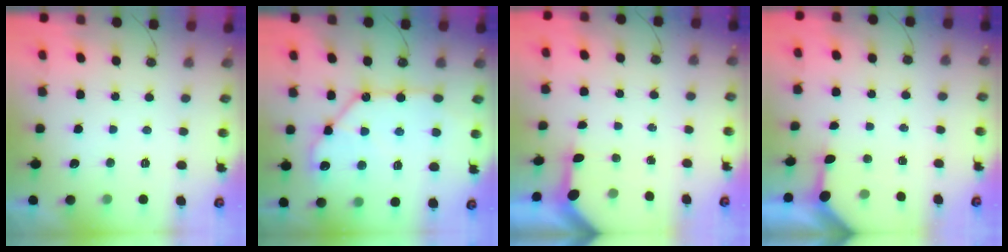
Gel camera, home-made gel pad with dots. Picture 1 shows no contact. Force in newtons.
{"total": 14.5, "press": 14.4, "slide": 1.8}
{"total": 3.2, "press": 3.2, "slide": 0.2}
{"total": 3.2, "press": 3.2, "slide": 0.3}